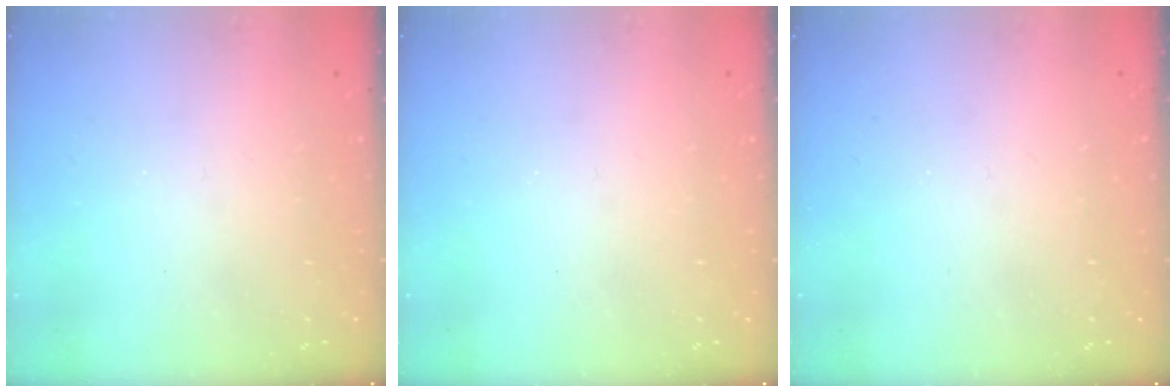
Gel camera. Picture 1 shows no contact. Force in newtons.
{"total": 0.0}
{"total": 0.0}